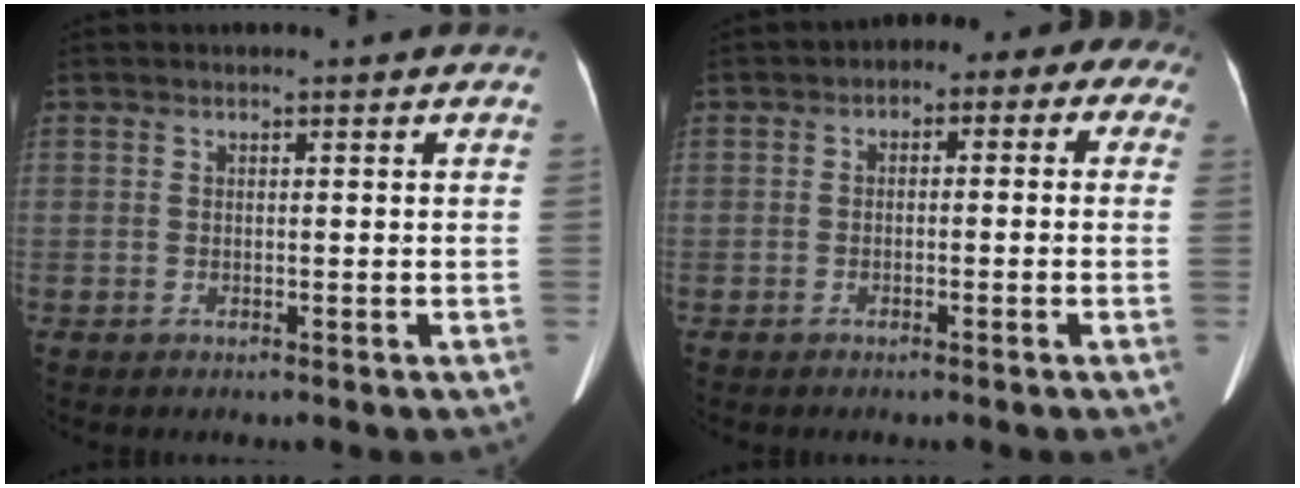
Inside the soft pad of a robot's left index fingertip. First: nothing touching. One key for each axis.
{"total": 6.8, "fx": 1.0, "fy": 4.0, "fz": 5.4, "tx": -0.049, "ty": 0.034, "tz": -0.003}